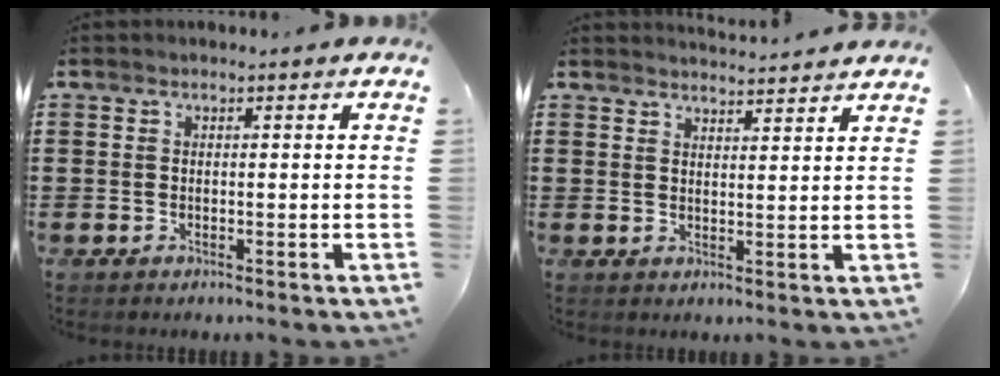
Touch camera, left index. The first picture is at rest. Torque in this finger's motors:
{"motor_torque": [-0.04, -0.11, -0.03, -0.03]}